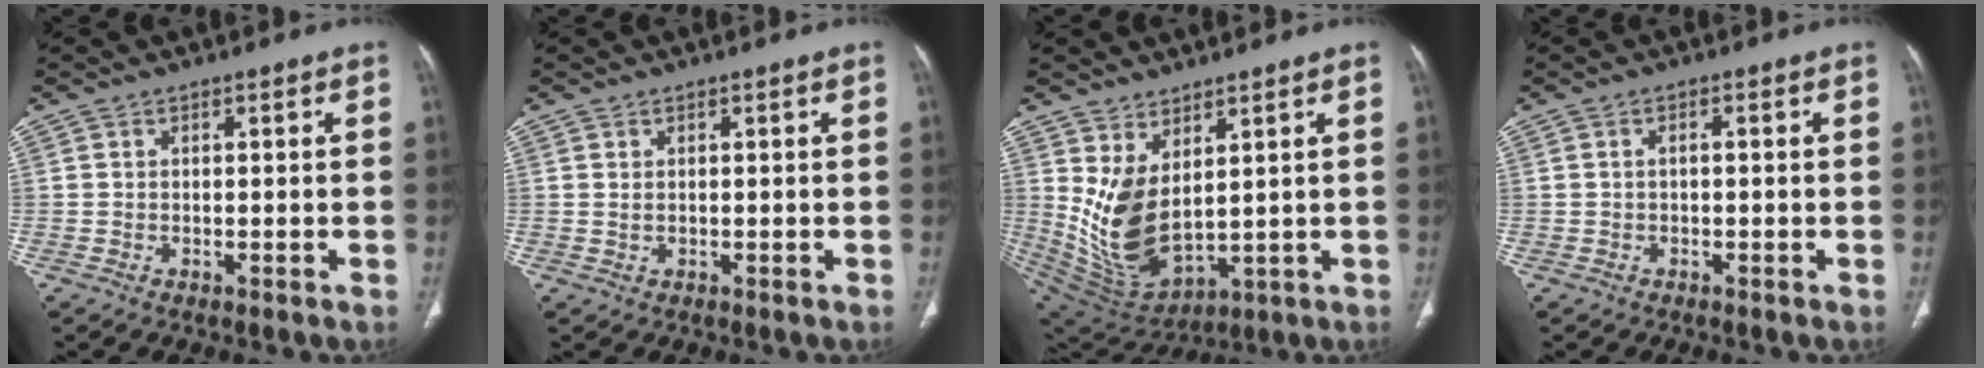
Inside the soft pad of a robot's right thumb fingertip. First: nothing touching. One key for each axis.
{"total": 0.9, "fx": 0.3, "fy": 0.5, "fz": 0.6, "tx": -0.012, "ty": -0.001, "tz": 0.010}
{"total": 12.3, "fx": 3.5, "fy": 6.4, "fz": 9.9, "tx": -0.181, "ty": -0.037, "tz": 0.098}
{"total": 1.0, "fx": -0.1, "fy": 0.5, "fz": 0.9, "tx": -0.017, "ty": 0.005, "tz": -0.002}